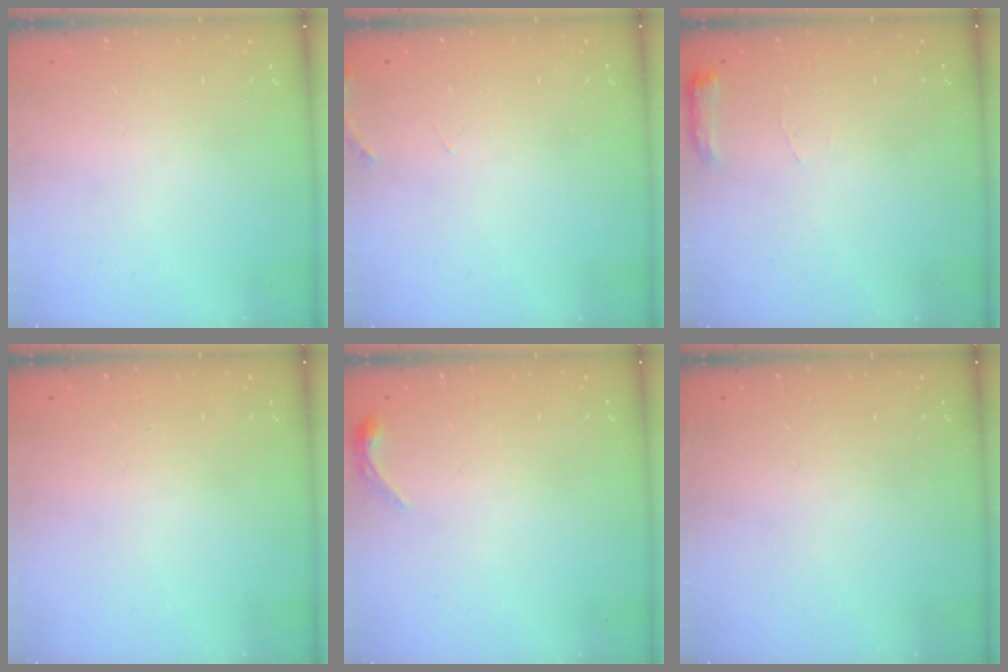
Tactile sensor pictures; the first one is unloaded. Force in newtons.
{"total": 5.6, "press": 5.4, "slide": 1.3}
{"total": 5.6, "press": 5.6, "slide": 0.7}
{"total": 0.0}
{"total": 3.4, "press": 3.3, "slide": 0.6}
{"total": 2.3, "press": 2.2, "slide": 0.8}